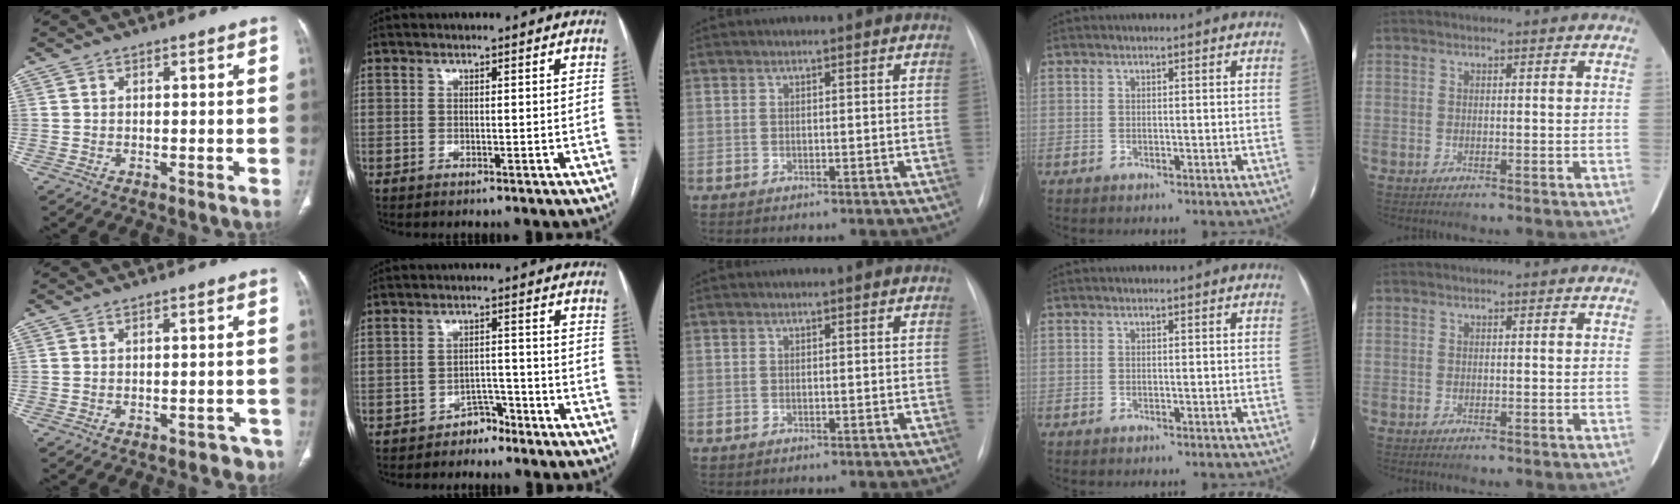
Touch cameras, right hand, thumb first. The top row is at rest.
{"thumb": {"total": 5.7, "force": [-4.5, 2.9, 2.0], "torque": [-0.015, 0.023, -0.043]}, "index": {"total": 3.2, "force": [-2.7, 1.7, 0.6], "torque": [-0.006, 0.009, -0.040]}}